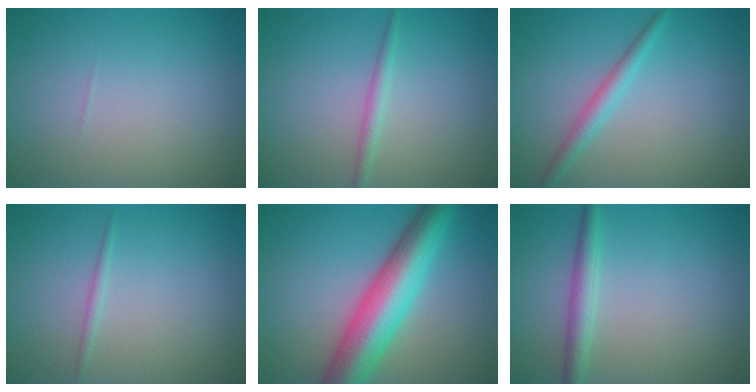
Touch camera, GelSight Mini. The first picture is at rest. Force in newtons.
{"total": 1.4, "press": 1.4, "slide": 0.1}
{"total": 2.1, "press": 2.1, "slide": 0.0}
{"total": 0.7, "press": 0.7, "slide": 0.0}
{"total": 9.2, "press": 9.2, "slide": 0.3}
{"total": 2.4, "press": 2.4, "slide": 0.0}